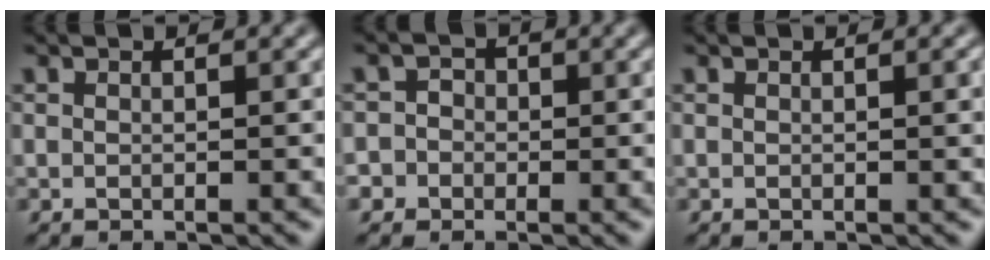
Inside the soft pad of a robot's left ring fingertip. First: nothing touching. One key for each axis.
{"total": 3.7, "fx": -1.4, "fy": 3.3, "fz": 0.6, "tx": 0.021, "ty": 0.009, "tz": -0.048}
{"total": 0.9, "fx": 0.1, "fy": 0.1, "fz": 0.9, "tx": -0.011, "ty": -0.001, "tz": 0.000}